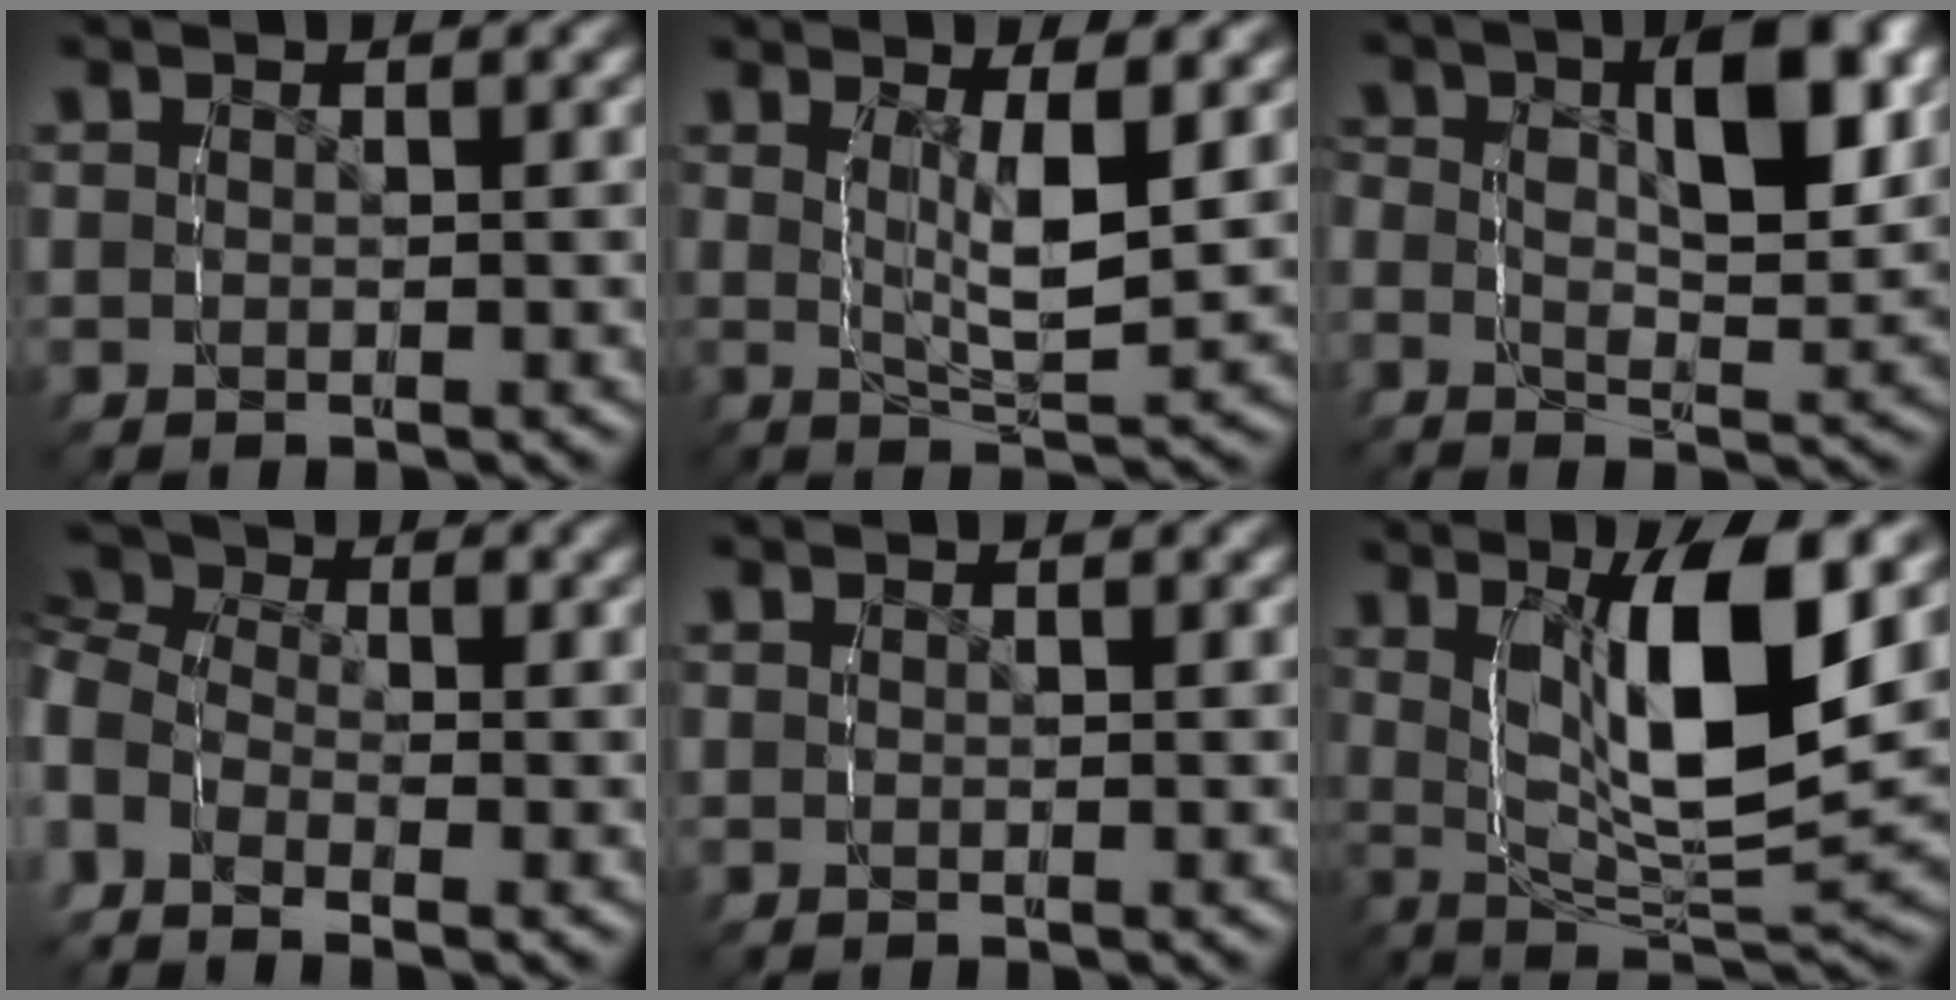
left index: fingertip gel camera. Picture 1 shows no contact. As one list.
[{"total": 5.0, "force": [0.7, 1.4, 4.7], "torque": [-0.085, -0.013, 0.017]}, {"total": 6.7, "force": [0.8, 3.4, 5.7], "torque": [-0.101, -0.001, 0.000]}, {"total": 6.8, "force": [0.9, 5.6, 3.7], "torque": [-0.081, 0.007, -0.005]}, {"total": 0.0}, {"total": 11.0, "force": [2.2, 4.2, 9.9], "torque": [-0.173, 0.001, 0.035]}]